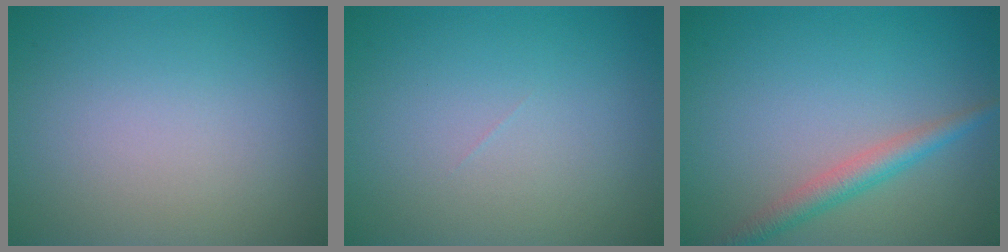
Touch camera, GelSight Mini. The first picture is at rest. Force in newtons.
{"total": 0.0}
{"total": 2.7, "press": 2.7, "slide": 0.1}